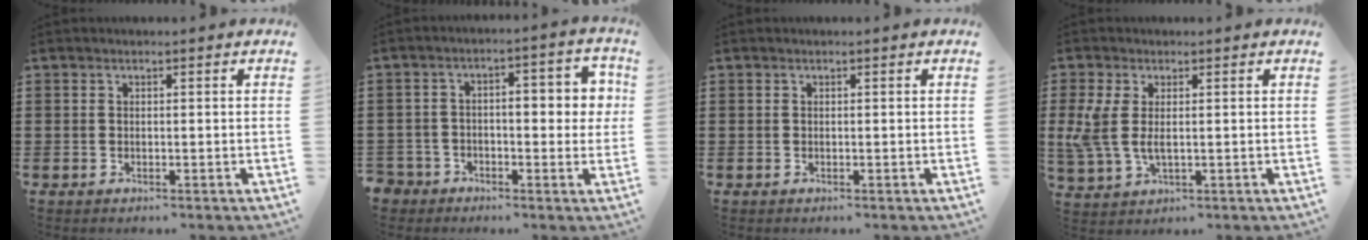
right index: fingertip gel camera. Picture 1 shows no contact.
{"total": 5.1, "force": [-1.4, 3.7, 3.2], "torque": [-0.059, 0.010, -0.035]}
{"total": 0.0}
{"total": 4.9, "force": [0.6, 2.4, 4.3], "torque": [-0.114, -0.004, 0.003]}